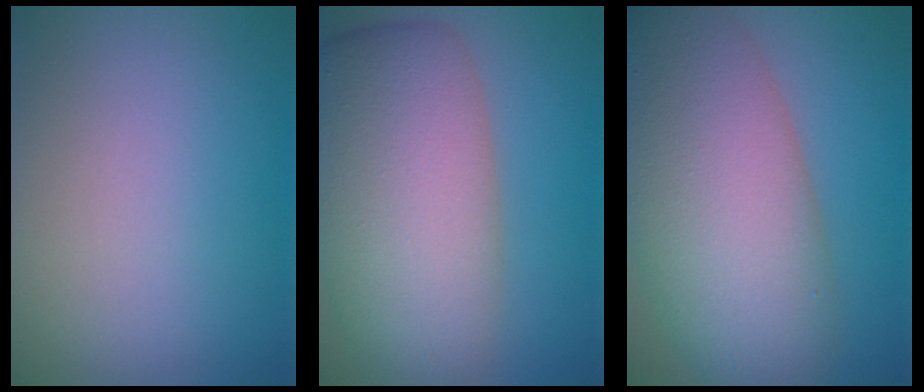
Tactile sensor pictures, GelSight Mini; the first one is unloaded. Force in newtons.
{"total": 10.5, "press": 10.5, "slide": 0.7}
{"total": 12.1, "press": 12.1, "slide": 0.6}